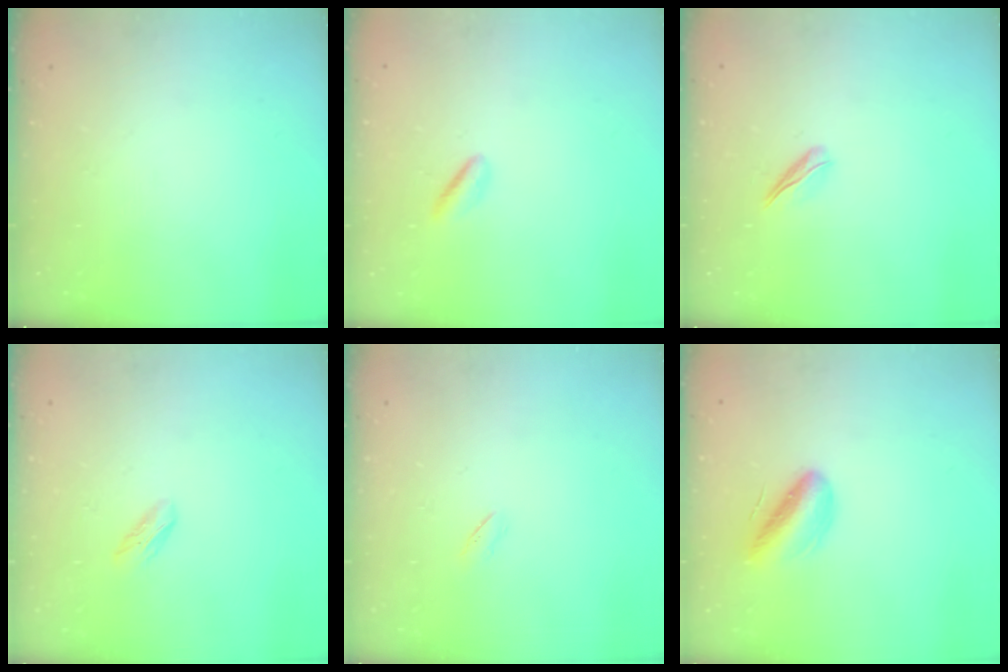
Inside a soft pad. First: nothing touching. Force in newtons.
{"total": 1.1, "press": 0.9, "slide": 0.7}
{"total": 3.4, "press": 3.3, "slide": 0.7}
{"total": 2.7, "press": 2.6, "slide": 0.8}
{"total": 2.0, "press": 1.9, "slide": 0.7}
{"total": 9.3, "press": 9.0, "slide": 2.4}